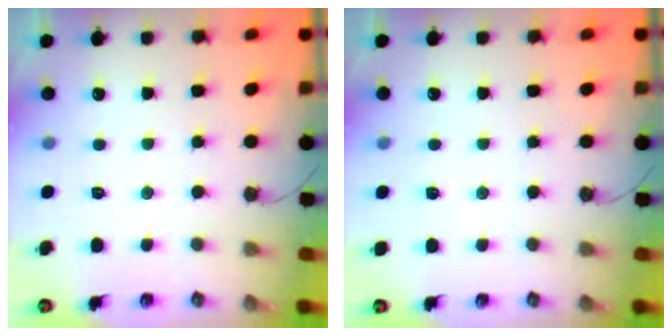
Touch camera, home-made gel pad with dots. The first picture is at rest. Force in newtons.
{"total": 2.6, "press": 2.5, "slide": 0.7}